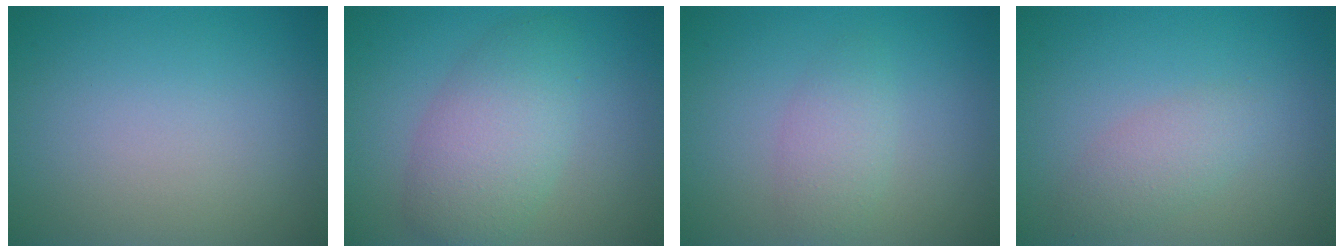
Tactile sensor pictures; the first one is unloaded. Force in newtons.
{"total": 5.2, "press": 5.2, "slide": 0.0}
{"total": 2.1, "press": 2.1, "slide": 0.1}
{"total": 2.1, "press": 2.1, "slide": 0.1}